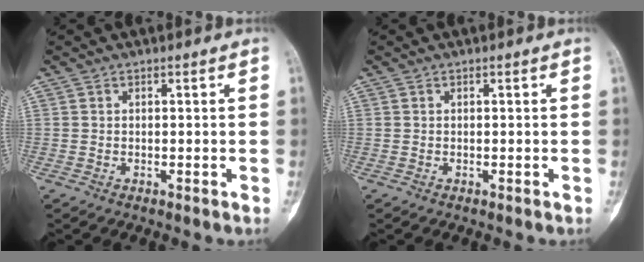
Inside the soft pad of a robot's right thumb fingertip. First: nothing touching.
{"total": 0.0}